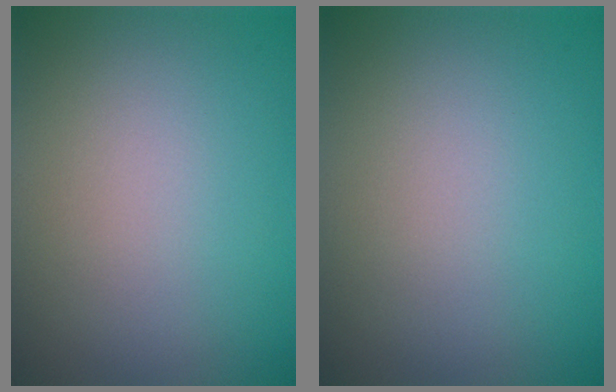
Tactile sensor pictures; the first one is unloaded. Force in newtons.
{"total": 0.0}